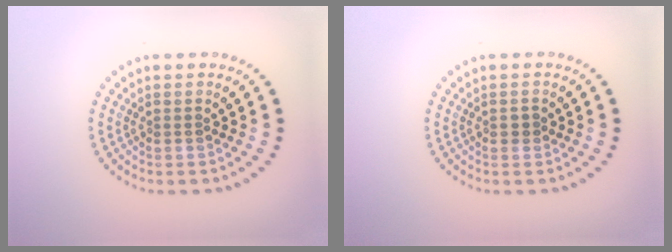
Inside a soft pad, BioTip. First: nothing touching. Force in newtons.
{"total": 0.7, "press": 0.7, "slide": 0.1}